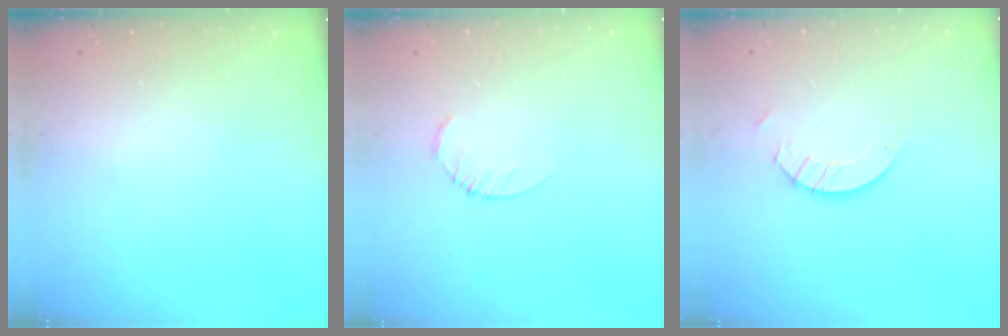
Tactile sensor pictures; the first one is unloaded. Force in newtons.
{"total": 2.5, "press": 2.5, "slide": 0.3}
{"total": 3.6, "press": 3.6, "slide": 0.4}